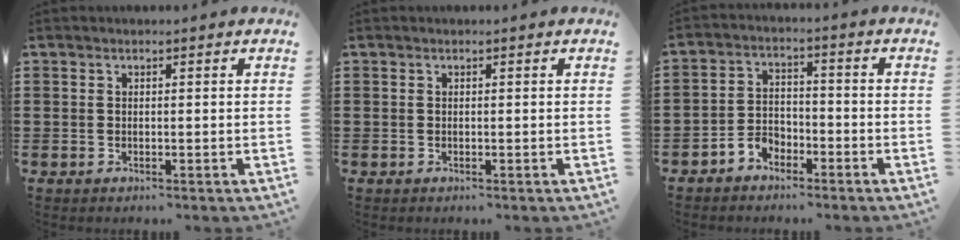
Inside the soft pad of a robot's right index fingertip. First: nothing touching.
{"total": 0.0}
{"total": 3.4, "force": [-2.9, 1.8, 0.5], "torque": [-0.023, 0.008, -0.062]}